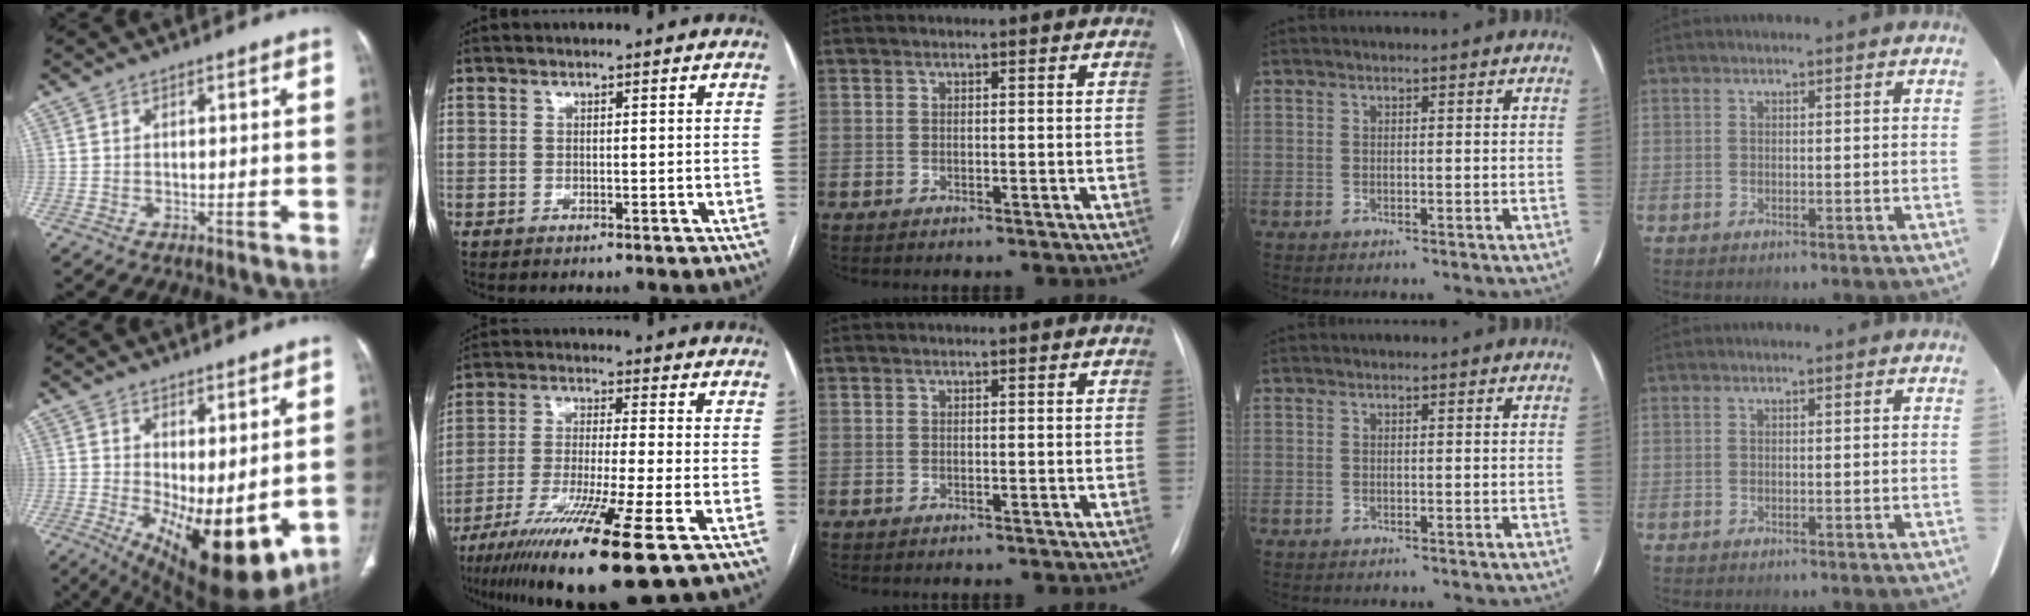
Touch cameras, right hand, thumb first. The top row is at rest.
{"thumb": {"total": 16.4, "force": [-1.0, 7.0, 14.8], "torque": [-0.219, -0.036, 0.010]}, "index": {"total": 16.5, "force": [-9.6, -0.4, 13.4], "torque": [-0.240, -0.046, -0.169]}}